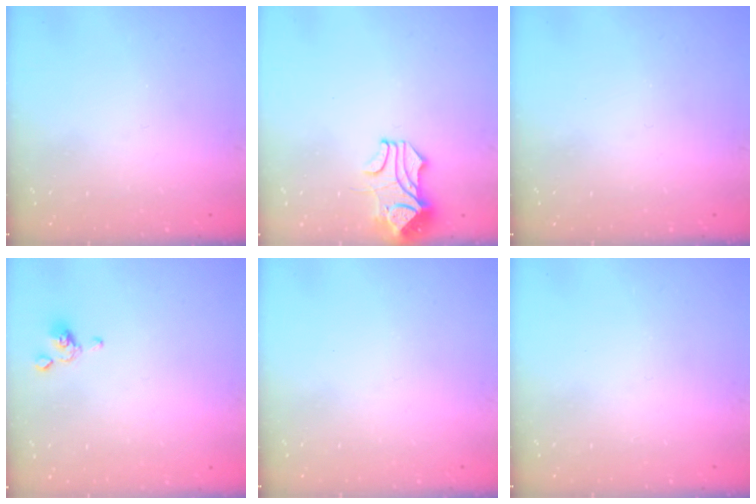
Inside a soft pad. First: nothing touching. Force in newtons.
{"total": 2.0, "press": 1.7, "slide": 1.1}
{"total": 0.0}
{"total": 2.3, "press": 2.2, "slide": 0.7}
{"total": 0.0}
{"total": 0.0}